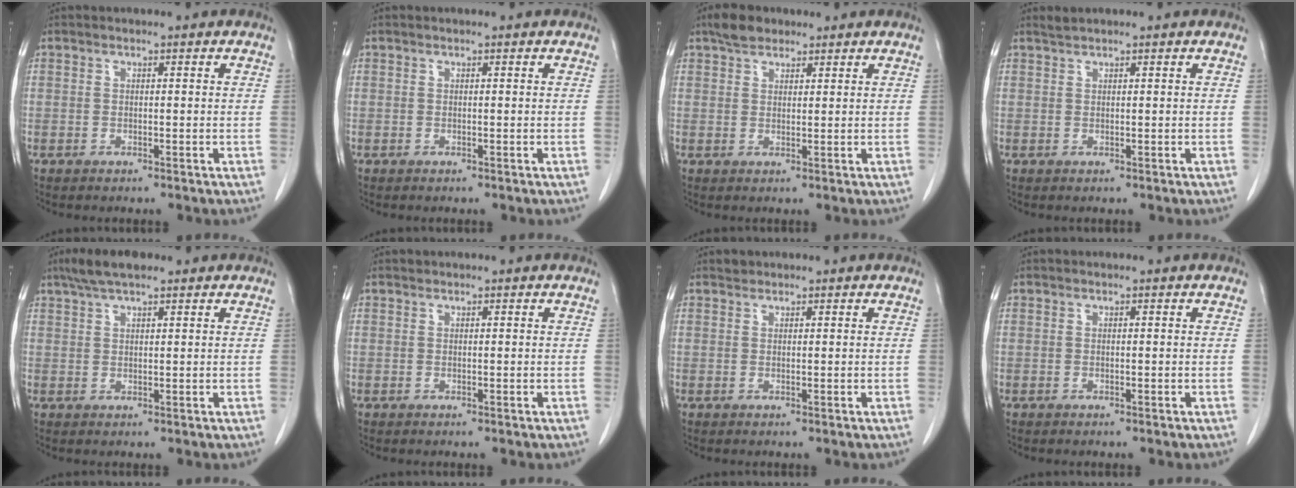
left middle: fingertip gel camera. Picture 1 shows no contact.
{"total": 0.0}
{"total": 3.5, "force": [2.7, 1.8, 1.3], "torque": [-0.029, 0.013, 0.046]}
{"total": 0.8, "force": [0.8, -0.1, 0.2], "torque": [-0.008, 0.005, 0.021]}
{"total": 5.3, "force": [4.0, 1.3, 3.3], "torque": [-0.067, 0.020, 0.072]}
{"total": 0.0}
{"total": 0.7, "force": [0.6, 0.3, 0.0], "torque": [-0.003, 0.003, 0.011]}
{"total": 0.0}